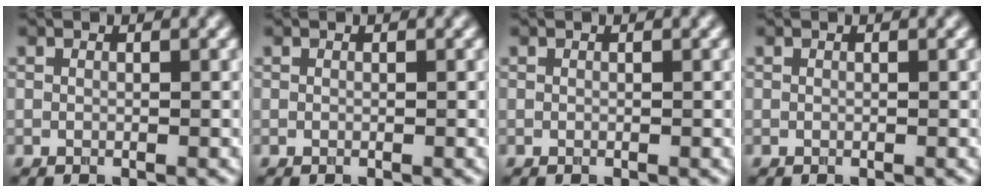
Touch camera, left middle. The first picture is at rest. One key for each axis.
{"total": 0.0}
{"total": 0.0}
{"total": 0.0}